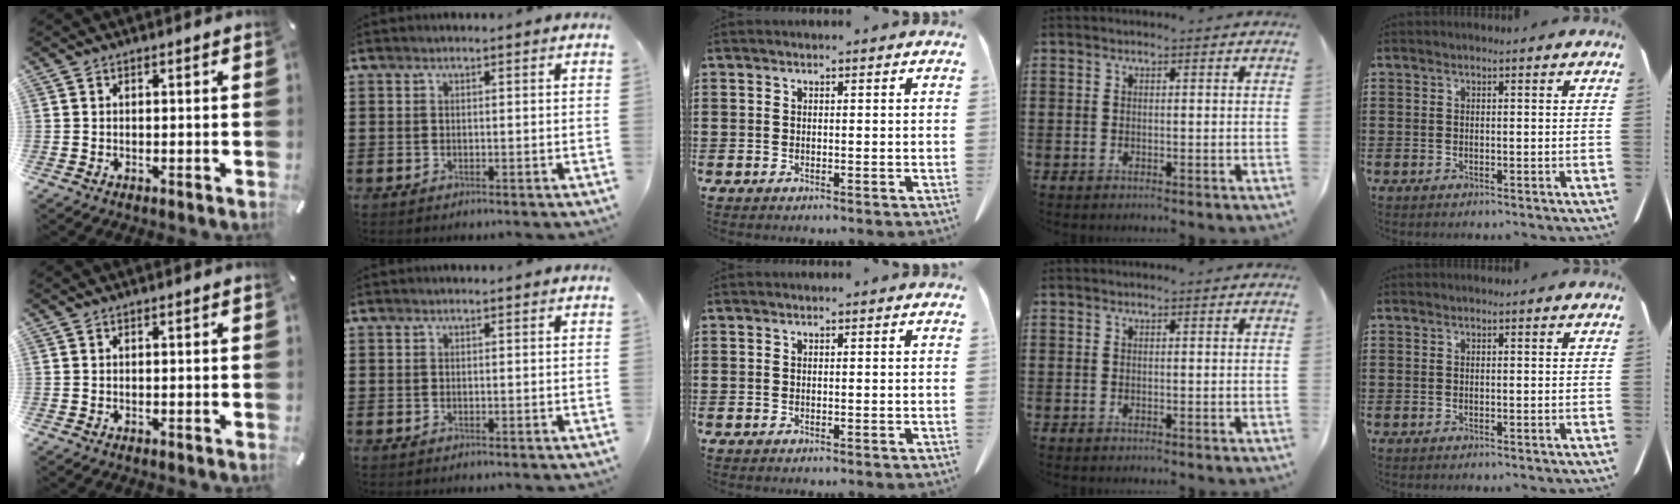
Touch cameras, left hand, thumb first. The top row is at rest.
{}